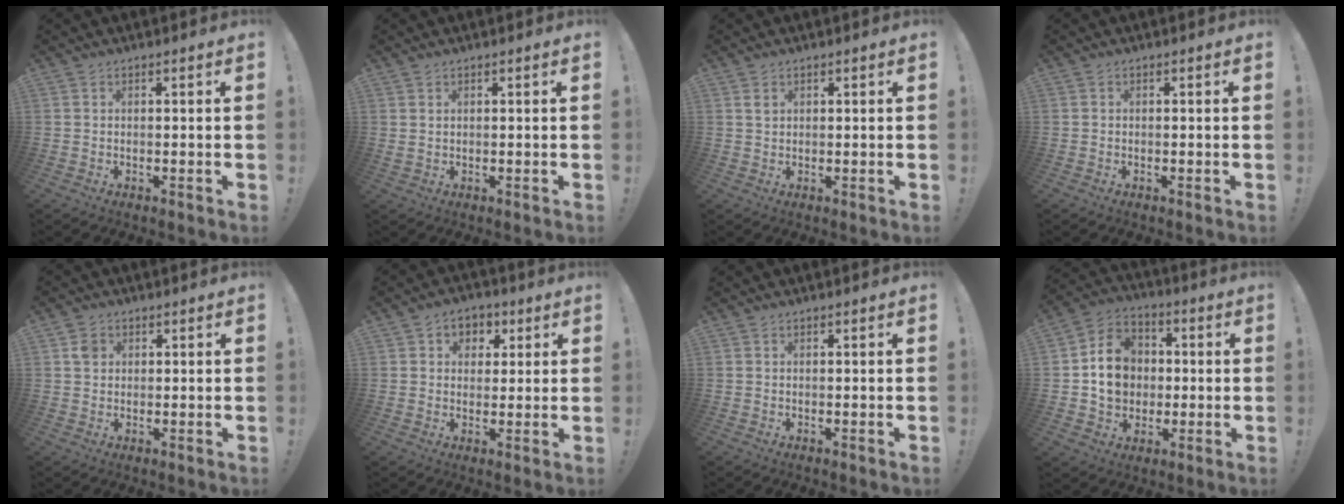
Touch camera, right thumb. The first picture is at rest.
{"total": 1.0, "force": [0.8, 0.4, 0.6], "torque": [-0.007, -0.003, 0.014]}
{"total": 1.5, "force": [0.8, 1.0, 0.9], "torque": [-0.011, -0.001, 0.013]}
{"total": 0.0}
{"total": 2.8, "force": [1.0, 2.4, 1.0], "torque": [-0.002, -0.003, 0.016]}
{"total": 5.4, "force": [1.1, 5.1, 1.5], "torque": [-0.015, 0.002, 0.021]}
{"total": 0.0}
{"total": 13.9, "force": [0.1, 12.1, 6.8], "torque": [-0.094, 0.021, 0.011]}